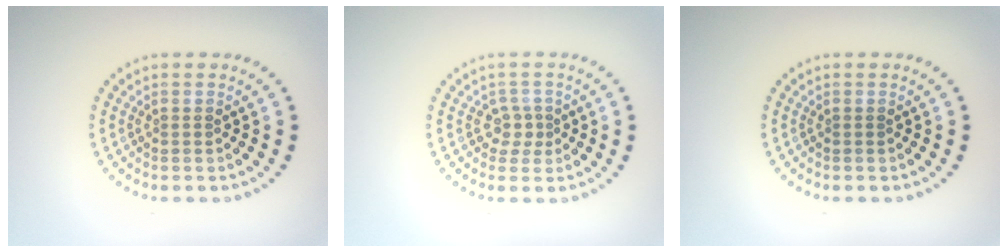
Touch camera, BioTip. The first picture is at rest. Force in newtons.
{"total": 1.7, "press": 1.2, "slide": 1.1}
{"total": 0.0}